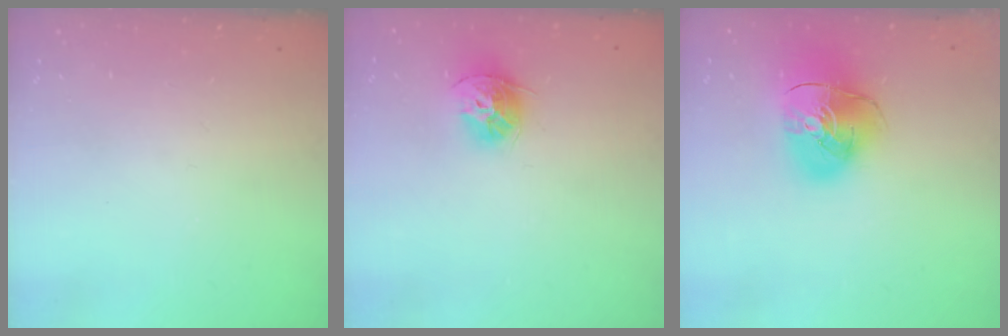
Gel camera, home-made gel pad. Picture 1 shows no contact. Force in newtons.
{"total": 11.1, "press": 11.0, "slide": 0.9}
{"total": 14.6, "press": 14.4, "slide": 2.1}